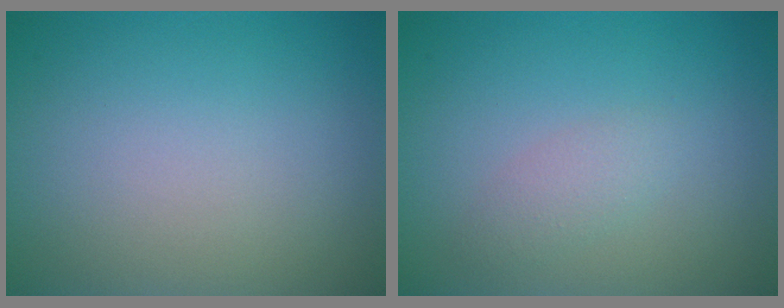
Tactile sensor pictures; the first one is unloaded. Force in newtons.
{"total": 1.4, "press": 1.4, "slide": 0.1}